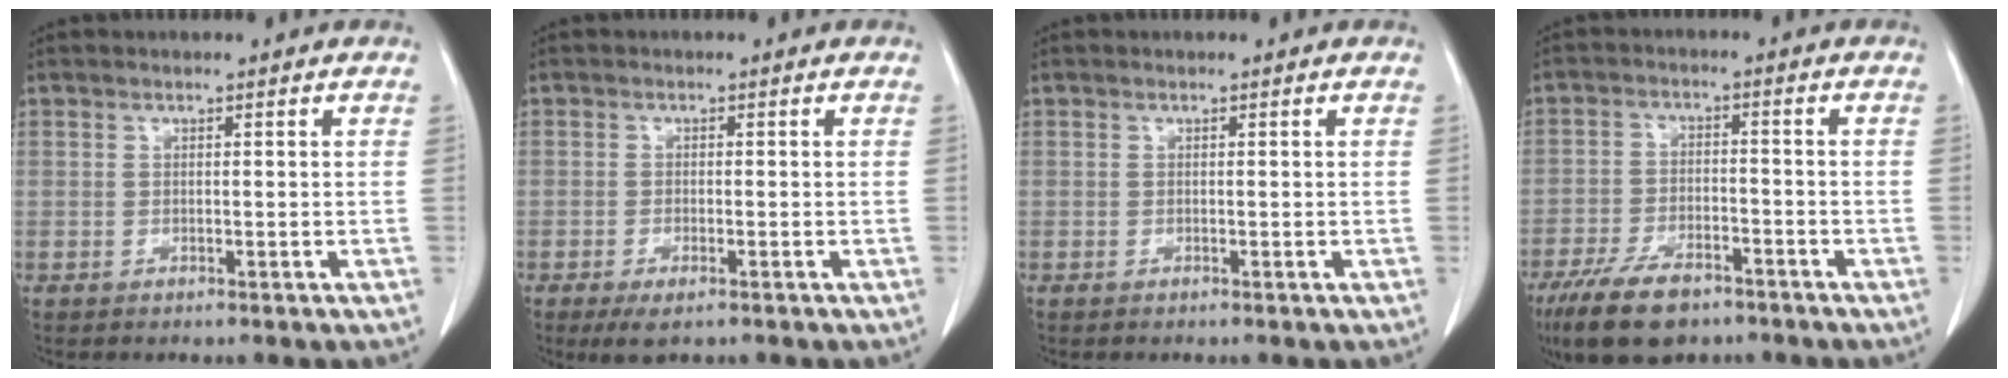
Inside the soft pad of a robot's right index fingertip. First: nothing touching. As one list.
[{"total": 3.1, "force": [-1.9, 1.0, 2.3], "torque": [-0.041, -0.005, -0.025]}, {"total": 0.0}, {"total": 9.7, "force": [-6.9, 3.9, 5.6], "torque": [-0.108, -0.012, -0.120]}]